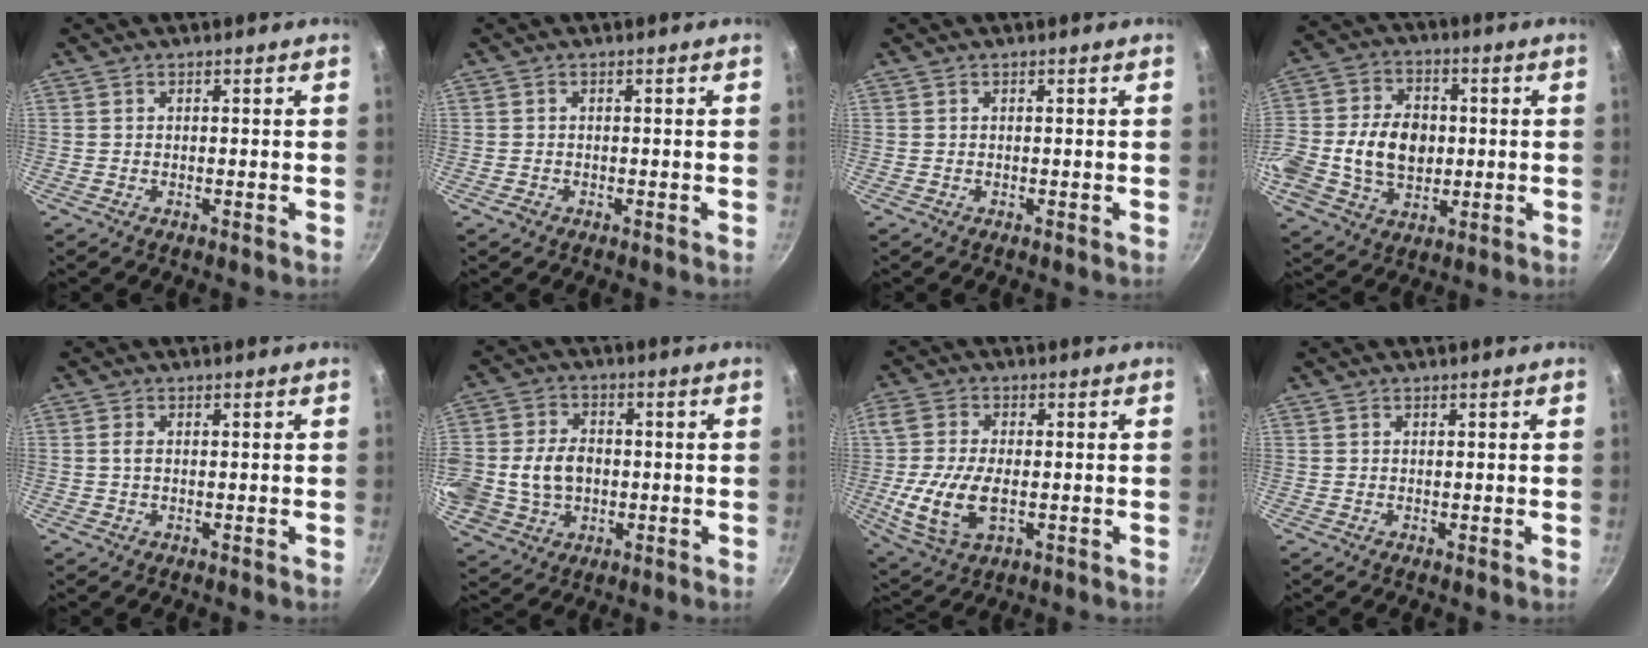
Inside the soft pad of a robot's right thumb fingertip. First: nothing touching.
{"total": 1.1, "force": [-0.6, 0.8, 0.4], "torque": [-0.006, 0.005, -0.009]}
{"total": 0.0}
{"total": 17.4, "force": [-0.6, 13.0, 11.5], "torque": [-0.214, 0.024, -0.013]}
{"total": 1.2, "force": [0.0, 0.7, 1.0], "torque": [-0.021, 0.001, -0.001]}
{"total": 15.2, "force": [-1.0, 12.1, 9.0], "torque": [-0.188, 0.023, -0.013]}
{"total": 12.1, "force": [-1.9, 6.5, 10.0], "torque": [-0.209, -0.007, -0.037]}
{"total": 0.0}